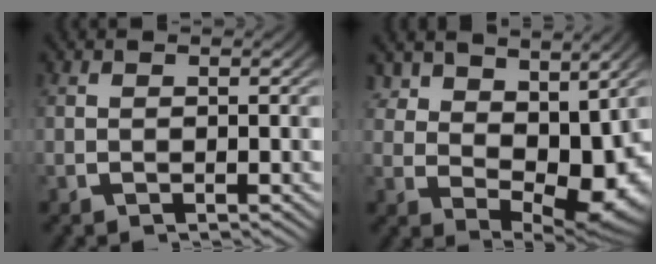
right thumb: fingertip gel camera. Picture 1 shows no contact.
{"total": 6.5, "force": [1.3, 3.5, 5.3], "torque": [-0.095, -0.034, 0.046]}